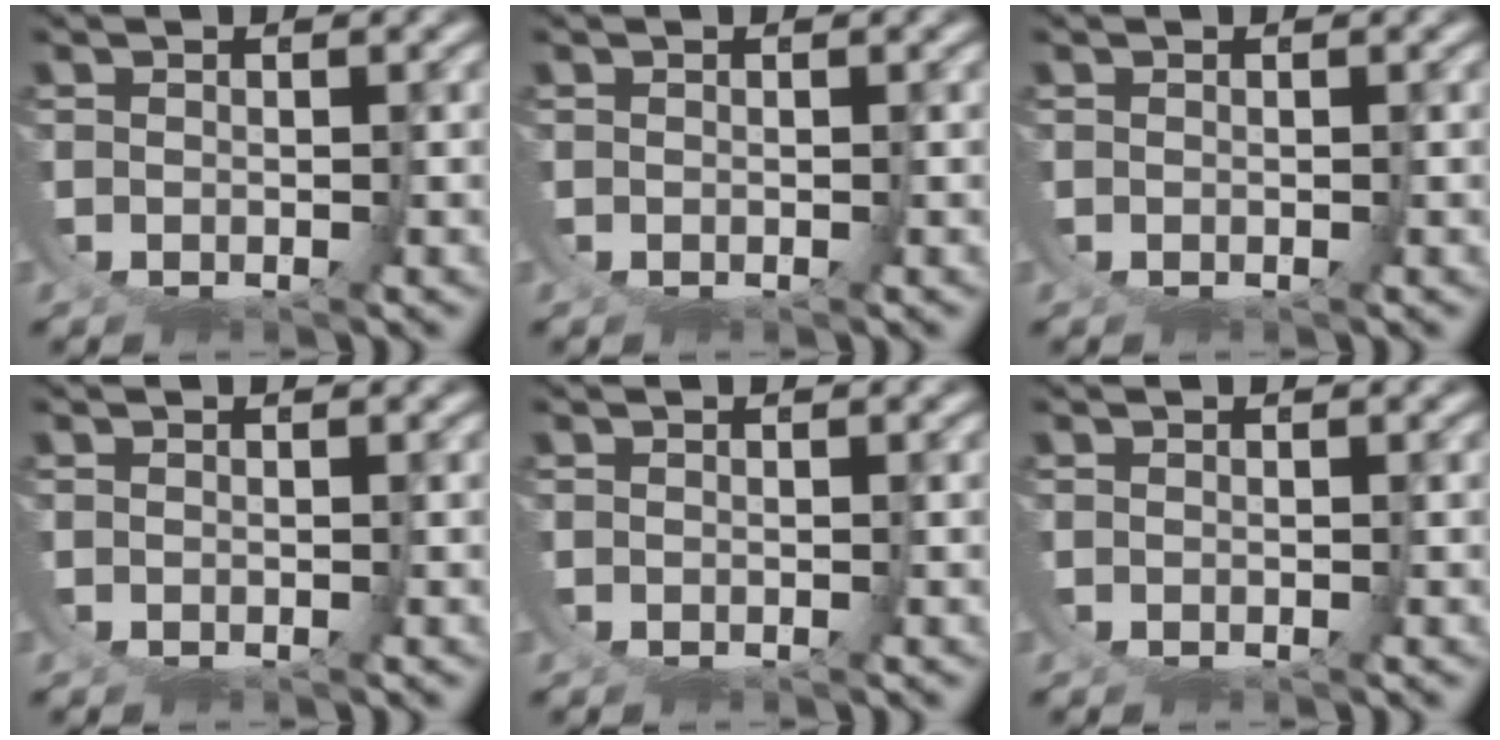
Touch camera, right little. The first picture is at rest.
{"total": 0.0}
{"total": 0.0}
{"total": 0.0}
{"total": 0.0}
{"total": 0.0}